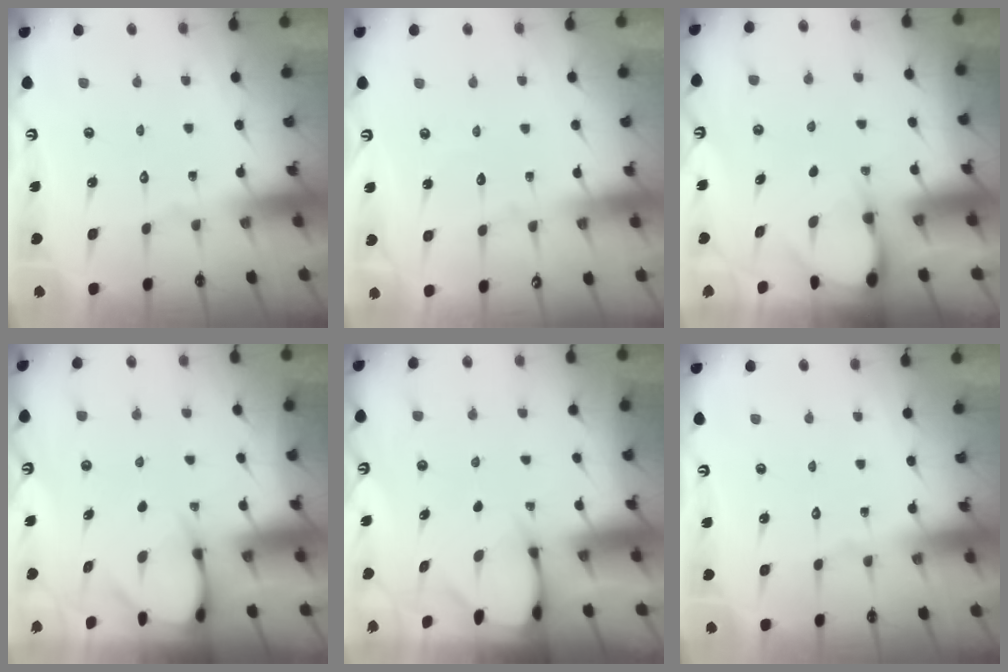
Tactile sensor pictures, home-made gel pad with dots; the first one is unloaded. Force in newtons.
{"total": 2.9, "press": 2.9, "slide": 0.2}
{"total": 3.0, "press": 3.0, "slide": 0.4}
{"total": 4.2, "press": 4.2, "slide": 0.5}
{"total": 2.6, "press": 2.6, "slide": 0.3}
{"total": 0.0}